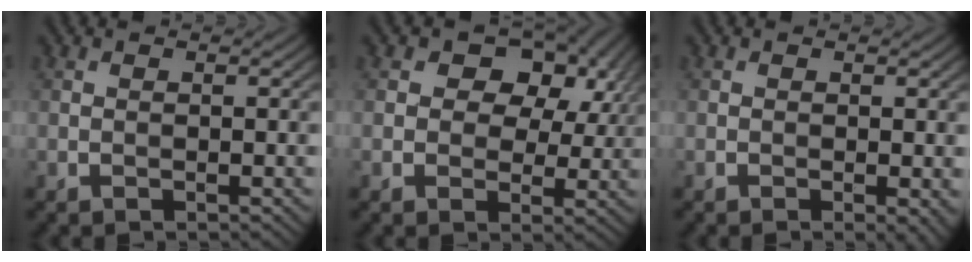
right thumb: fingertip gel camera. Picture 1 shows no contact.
{"total": 10.9, "force": [4.1, 7.6, 6.7], "torque": [-0.117, 0.021, 0.056]}
{"total": 1.4, "force": [-0.4, 0.3, 1.3], "torque": [-0.019, -0.006, -0.007]}